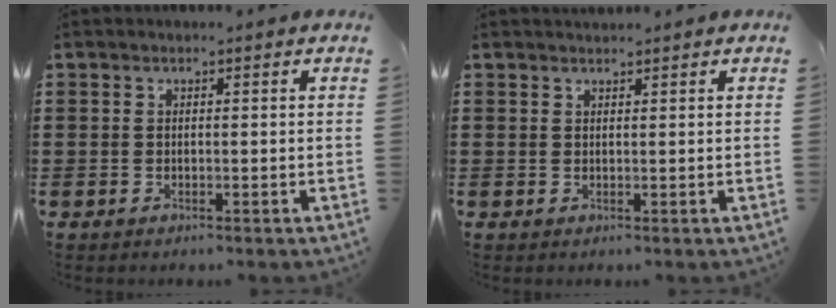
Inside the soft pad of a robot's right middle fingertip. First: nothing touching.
{"total": 0.0}